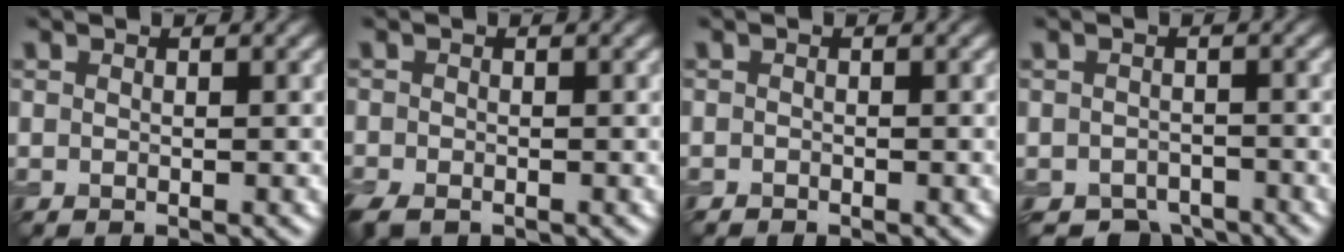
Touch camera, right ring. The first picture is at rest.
{"total": 2.9, "force": [-2.1, 1.3, 1.3], "torque": [-0.030, -0.014, -0.046]}
{"total": 0.5, "force": [-0.5, 0.2, 0.0], "torque": [0.002, -0.003, -0.010]}
{"total": 3.3, "force": [-2.7, 1.7, 0.8], "torque": [-0.001, -0.009, -0.046]}